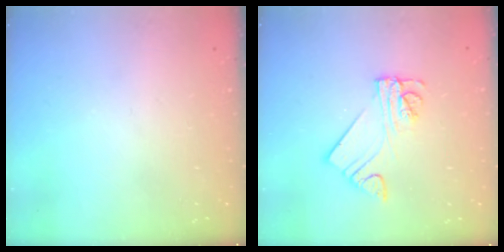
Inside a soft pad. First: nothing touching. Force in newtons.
{"total": 7.0, "press": 7.0, "slide": 0.7}